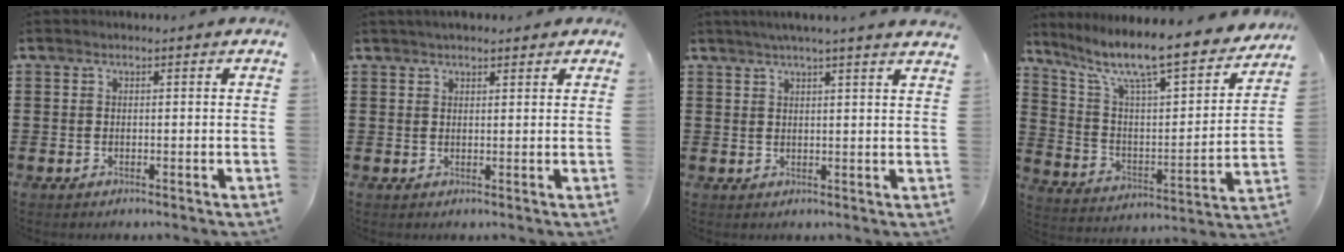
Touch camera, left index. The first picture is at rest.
{"total": 2.0, "force": [1.7, 0.5, 0.8], "torque": [-0.018, 0.006, 0.033]}
{"total": 3.0, "force": [2.6, -0.7, 1.3], "torque": [-0.031, -0.003, 0.046]}
{"total": 10.2, "force": [8.3, 1.1, 5.8], "torque": [-0.137, -0.064, 0.133]}